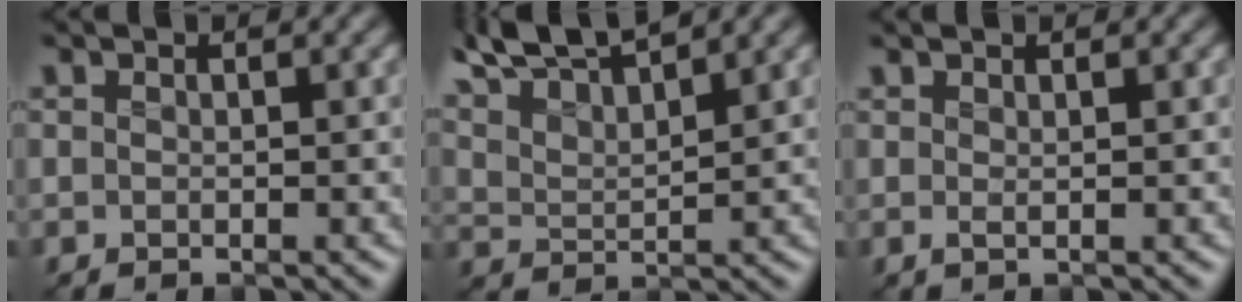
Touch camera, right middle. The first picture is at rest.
{"total": 7.7, "force": [6.5, 1.5, 3.7], "torque": [-0.082, 0.019, 0.106]}
{"total": 0.6, "force": [0.4, 0.0, 0.5], "torque": [-0.015, -0.002, 0.009]}